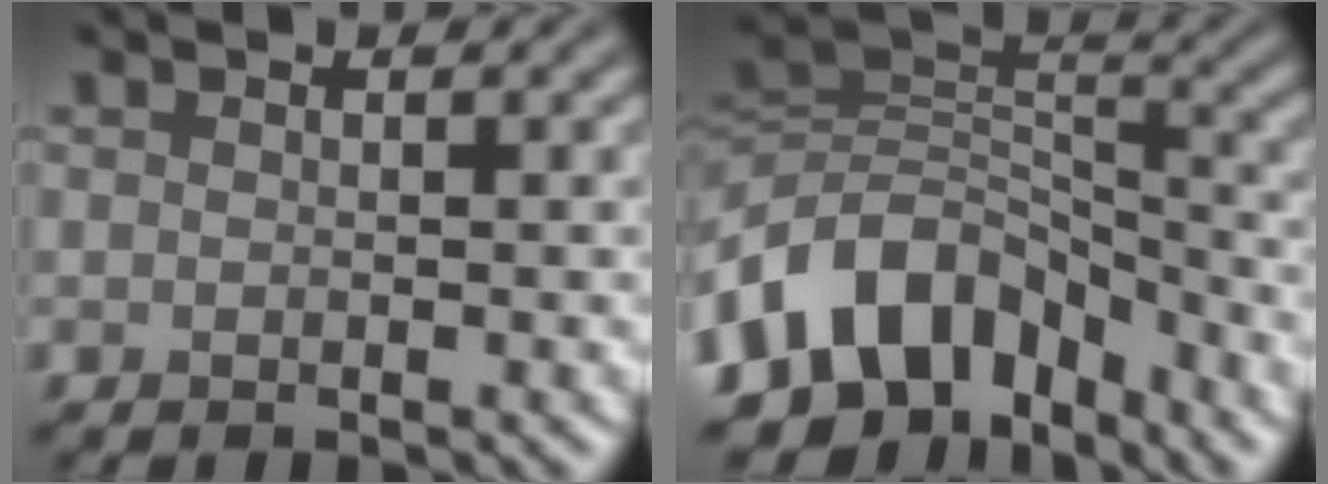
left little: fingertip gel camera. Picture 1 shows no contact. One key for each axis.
{"total": 10.3, "fx": -5.5, "fy": 7.0, "fz": 5.2, "tx": -0.087, "ty": 0.018, "tz": -0.111}